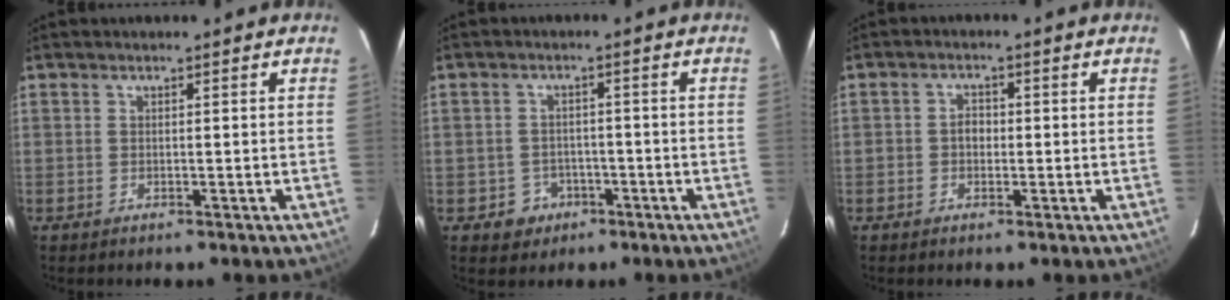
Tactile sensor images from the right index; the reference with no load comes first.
{"total": 4.7, "force": [-2.0, 4.2, 0.4], "torque": [-0.021, 0.016, -0.021]}
{"total": 2.2, "force": [-0.4, 1.9, 1.2], "torque": [-0.019, 0.007, -0.008]}